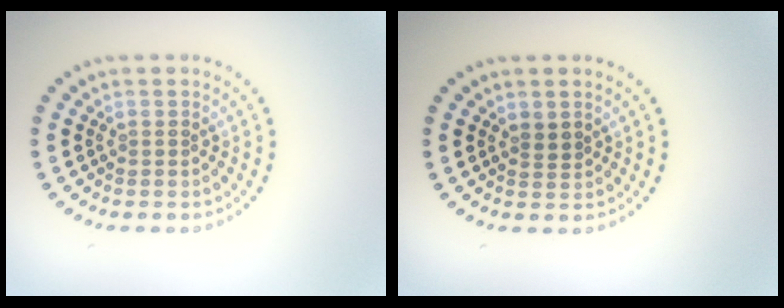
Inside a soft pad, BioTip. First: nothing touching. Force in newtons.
{"total": 1.1, "press": 0.9, "slide": 0.6}